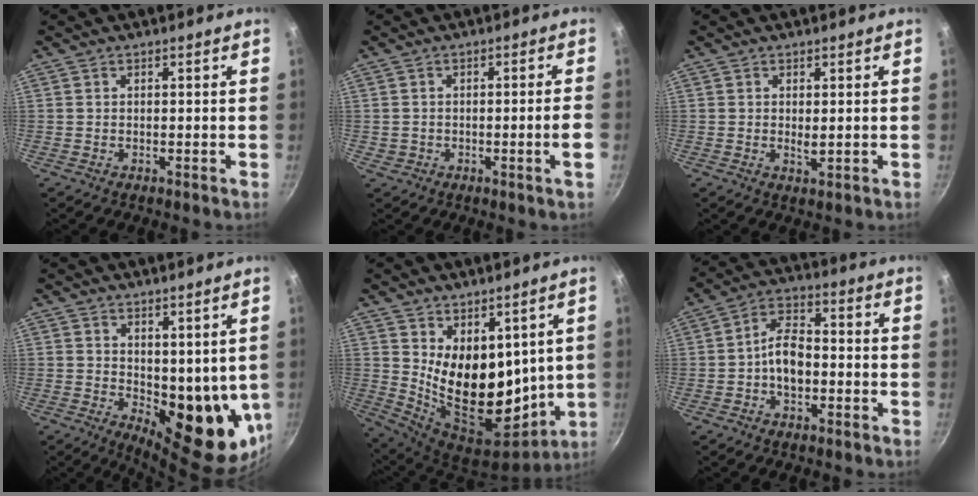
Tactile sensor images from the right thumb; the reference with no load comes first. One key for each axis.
{"total": 3.6, "fx": -0.9, "fy": 0.3, "fz": 3.5, "tx": -0.053, "ty": 0.018, "tz": -0.005}
{"total": 1.5, "fx": 0.3, "fy": 0.6, "fz": 1.3, "tx": -0.025, "ty": -0.003, "tz": 0.005}
{"total": 13.2, "fx": 2.1, "fy": 6.7, "fz": 11.2, "tx": -0.113, "ty": -0.043, "tz": 0.046}
{"total": 16.4, "fx": 4.7, "fy": 10.3, "fz": 11.8, "tx": -0.152, "ty": -0.073, "tz": 0.103}
{"total": 7.5, "fx": -1.7, "fy": 4.4, "fz": 5.8, "tx": -0.086, "ty": 0.035, "tz": -0.037}